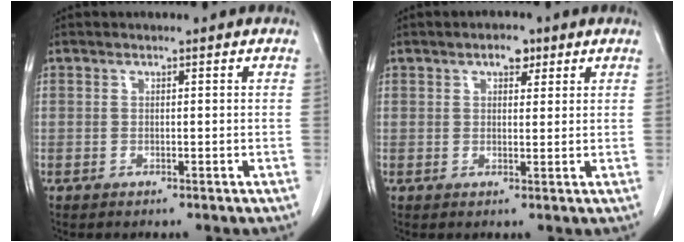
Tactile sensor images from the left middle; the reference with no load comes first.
{"total": 3.0, "force": [1.9, 1.7, 1.7], "torque": [-0.023, 0.005, 0.028]}